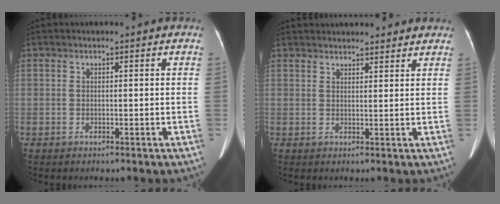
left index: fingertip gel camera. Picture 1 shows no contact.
{"total": 11.8, "force": [11.0, 2.6, 3.7], "torque": [-0.033, 0.030, 0.136]}